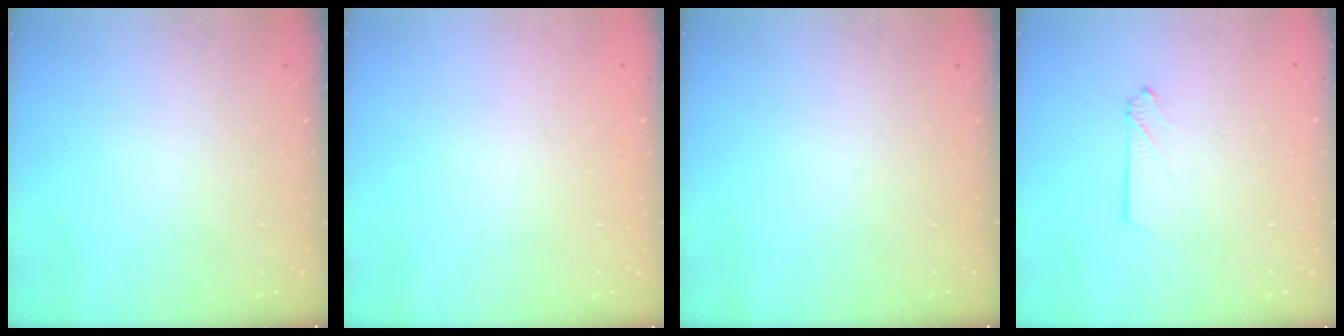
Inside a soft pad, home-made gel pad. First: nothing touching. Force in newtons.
{"total": 0.0}
{"total": 0.0}
{"total": 2.1, "press": 2.1, "slide": 0.2}